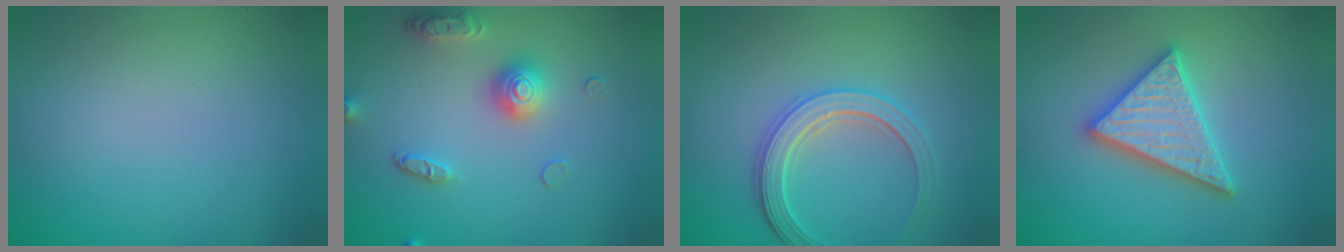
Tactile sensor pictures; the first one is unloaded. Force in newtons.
{"total": 3.5, "press": 3.1, "slide": 1.7}
{"total": 3.8, "press": 3.4, "slide": 1.8}
{"total": 4.9, "press": 4.8, "slide": 0.7}